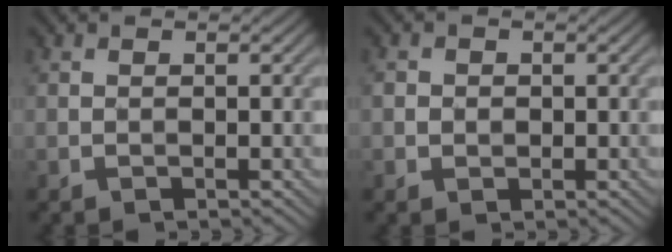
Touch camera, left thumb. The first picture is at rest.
{"total": 1.4, "force": [0.0, 1.4, 0.4], "torque": [-0.012, -0.002, 0.000]}